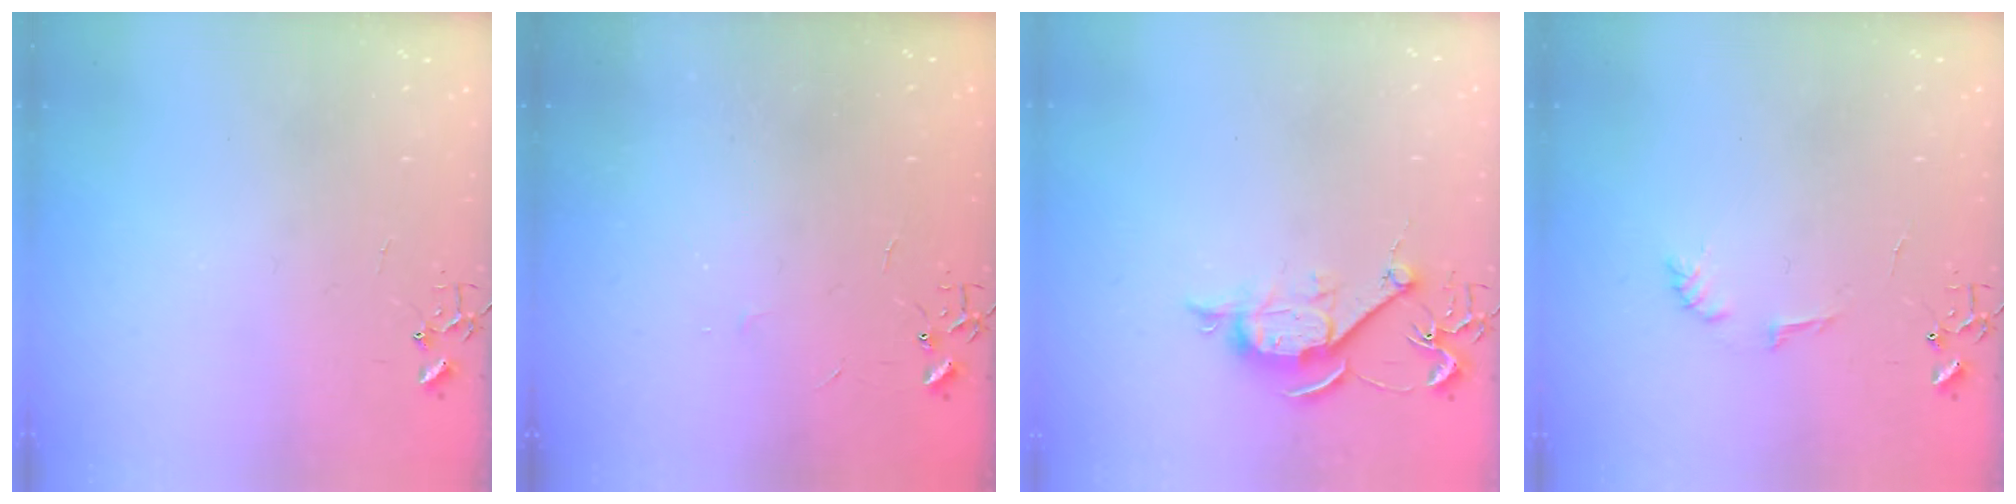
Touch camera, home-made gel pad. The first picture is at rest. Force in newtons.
{"total": 2.1, "press": 2.1, "slide": 0.4}
{"total": 8.5, "press": 8.5, "slide": 0.8}
{"total": 4.3, "press": 4.3, "slide": 0.5}